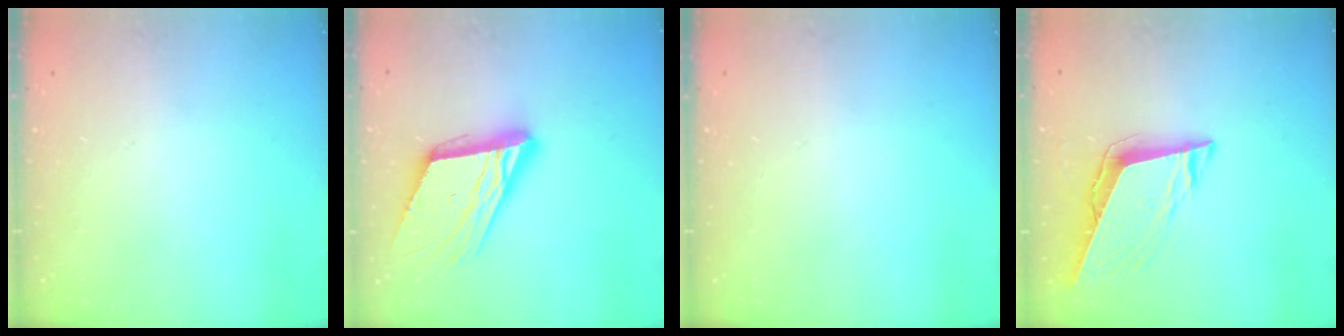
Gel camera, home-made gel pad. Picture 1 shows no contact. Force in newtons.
{"total": 18.4, "press": 18.1, "slide": 2.9}
{"total": 0.0}
{"total": 10.4, "press": 9.8, "slide": 3.5}